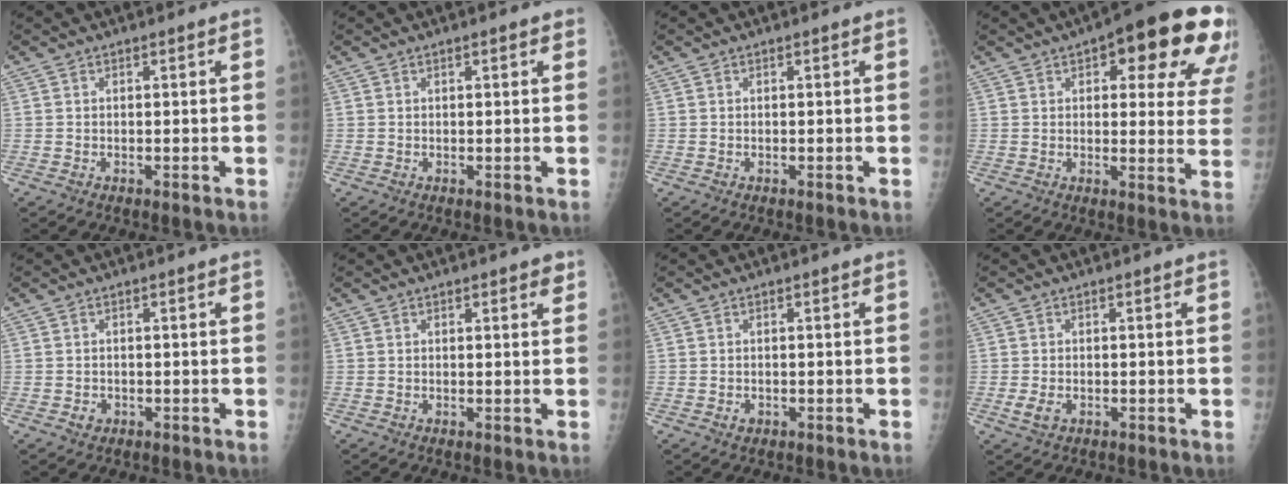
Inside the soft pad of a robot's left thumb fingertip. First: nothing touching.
{"total": 1.4, "force": [0.7, 0.5, 1.0], "torque": [-0.013, 0.001, 0.007]}
{"total": 0.0}
{"total": 20.8, "force": [10.4, 7.8, 16.2], "torque": [-0.160, -0.017, 0.120]}
{"total": 1.4, "force": [-0.5, 1.2, 0.4], "torque": [-0.001, 0.003, -0.006]}
{"total": 2.1, "force": [1.2, 0.8, 1.5], "torque": [-0.008, -0.003, 0.013]}
{"total": 1.0, "force": [-0.4, 0.8, 0.5], "torque": [-0.004, 0.001, -0.003]}
{"total": 2.4, "force": [-0.7, 1.5, 1.7], "torque": [-0.035, -0.003, -0.012]}